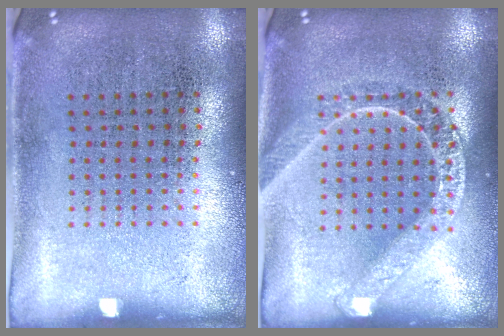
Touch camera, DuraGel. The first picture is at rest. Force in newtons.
{"total": 1.4, "press": 1.4, "slide": 0.2}